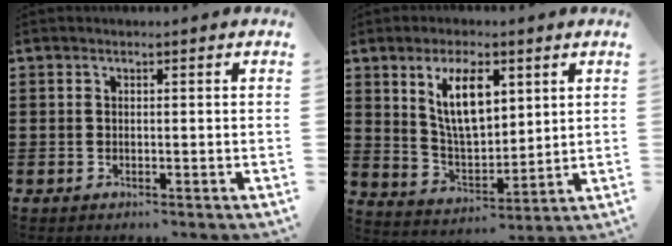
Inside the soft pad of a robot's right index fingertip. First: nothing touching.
{"total": 9.3, "force": [3.9, 4.2, 7.3], "torque": [-0.148, 0.010, 0.068]}